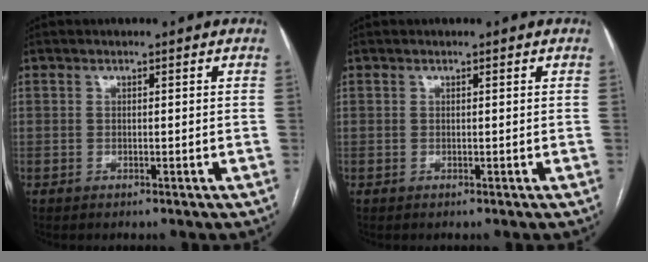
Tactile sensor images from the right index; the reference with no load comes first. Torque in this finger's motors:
{"motor_torque": [-0.08, 0.08, -0.02, 0.00]}